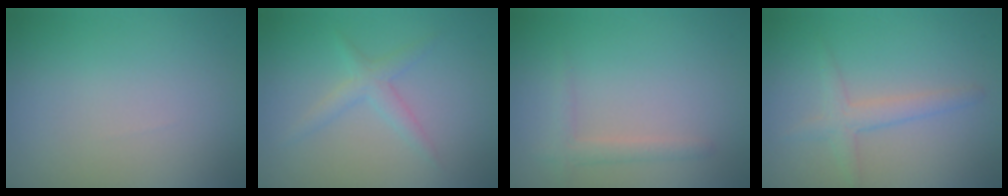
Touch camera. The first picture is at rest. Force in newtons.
{"total": 1.8, "press": 1.8, "slide": 0.1}
{"total": 1.4, "press": 1.4, "slide": 0.1}
{"total": 2.0, "press": 2.0, "slide": 0.1}